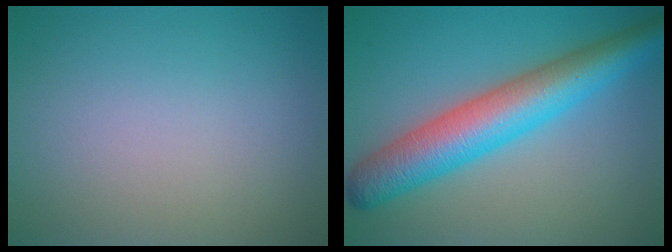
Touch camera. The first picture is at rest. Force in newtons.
{"total": 7.9, "press": 7.9, "slide": 0.1}